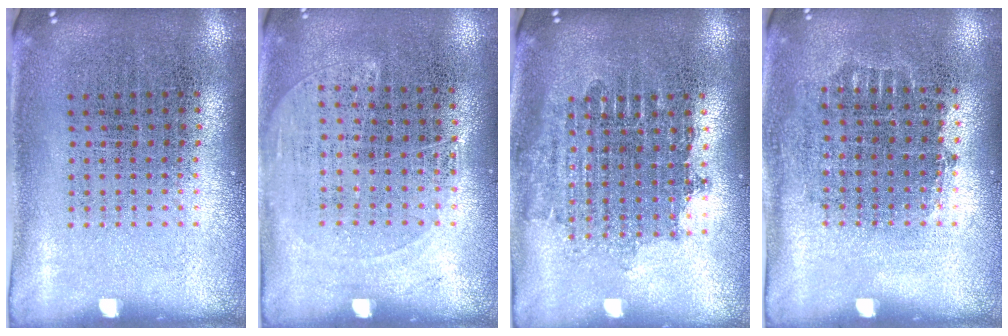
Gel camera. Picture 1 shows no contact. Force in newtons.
{"total": 1.3, "press": 1.0, "slide": 0.7}
{"total": 1.6, "press": 1.3, "slide": 0.9}
{"total": 0.7, "press": 0.6, "slide": 0.3}